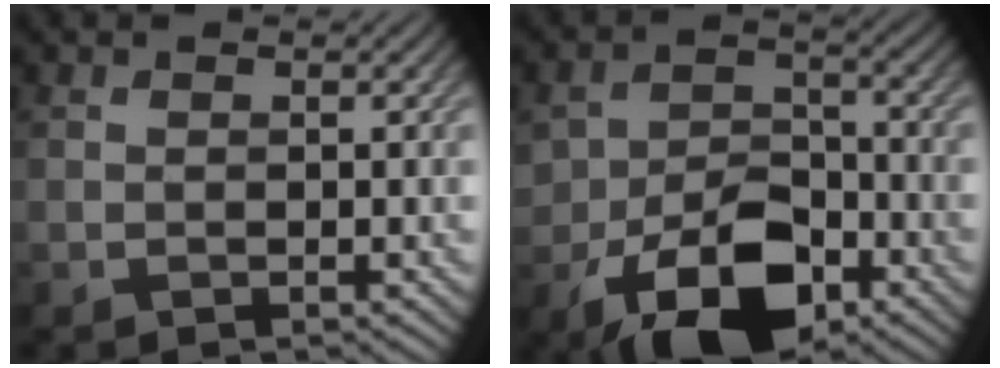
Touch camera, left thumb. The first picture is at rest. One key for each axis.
{"total": 11.2, "fx": -5.8, "fy": 6.5, "fz": 7.1, "tx": -0.137, "ty": -0.017, "tz": -0.098}